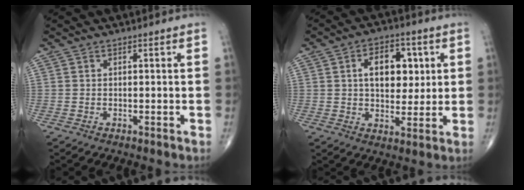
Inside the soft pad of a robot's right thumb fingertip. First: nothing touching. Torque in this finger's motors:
{"motor_torque": [1.41, 1.64, 1.05, 0.15, 0.06]}